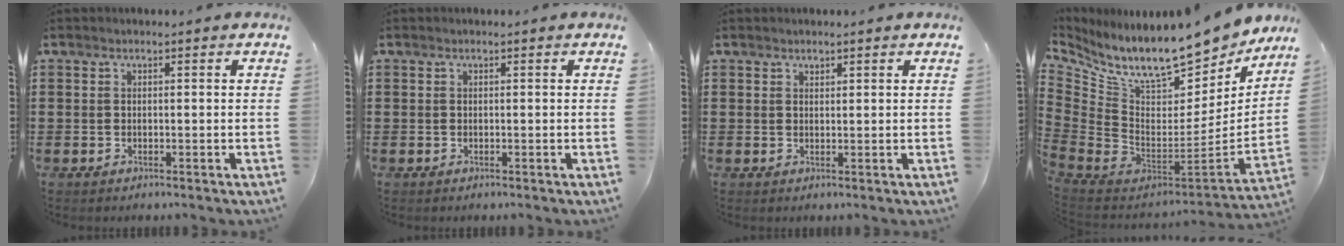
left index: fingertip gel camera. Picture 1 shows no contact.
{"total": 0.0}
{"total": 0.8, "force": [0.7, 0.3, 0.1], "torque": [-0.003, 0.000, 0.014]}
{"total": 12.0, "force": [9.8, 2.9, 6.4], "torque": [-0.141, -0.092, 0.166]}